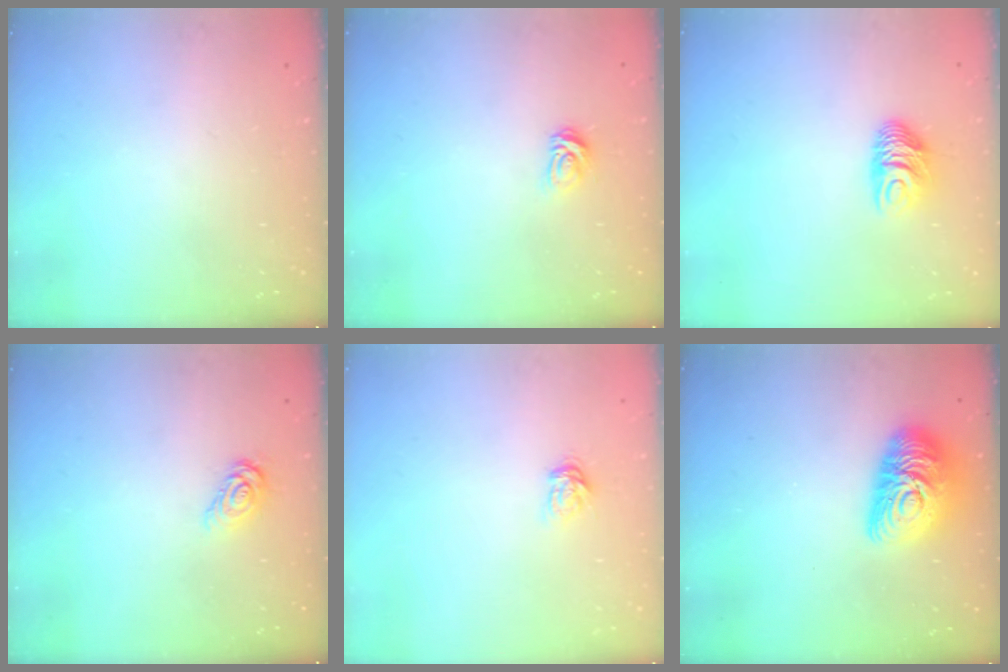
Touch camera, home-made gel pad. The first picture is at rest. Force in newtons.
{"total": 3.9, "press": 3.9, "slide": 0.5}
{"total": 7.4, "press": 7.4, "slide": 0.7}
{"total": 5.8, "press": 5.8, "slide": 0.3}
{"total": 4.5, "press": 4.5, "slide": 0.6}
{"total": 13.8, "press": 13.8, "slide": 1.3}